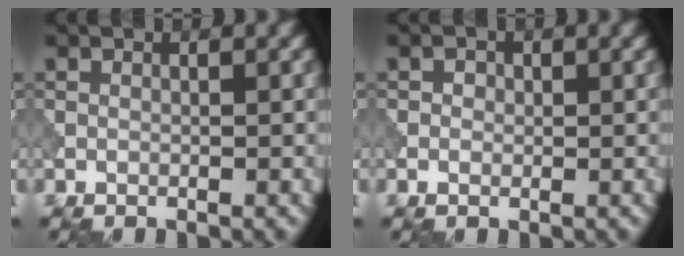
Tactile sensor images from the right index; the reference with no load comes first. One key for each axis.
{"total": 1.0, "fx": 0.1, "fy": 0.9, "fz": 0.5, "tx": -0.008, "ty": -0.002, "tz": -0.002}